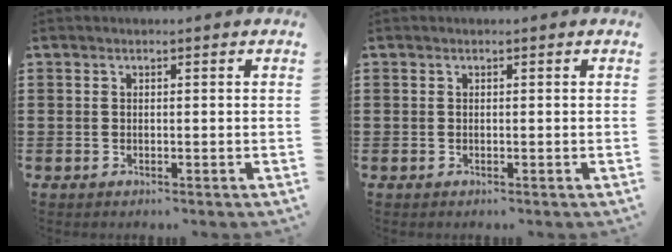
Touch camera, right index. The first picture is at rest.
{"total": 0.0}